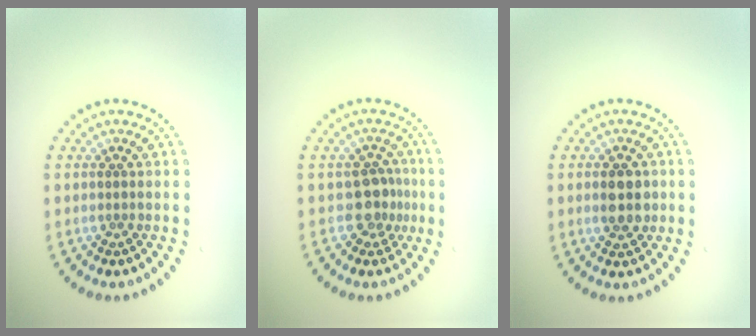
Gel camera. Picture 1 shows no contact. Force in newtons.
{"total": 2.7, "press": 2.2, "slide": 1.5}
{"total": 2.5, "press": 2.5, "slide": 0.1}